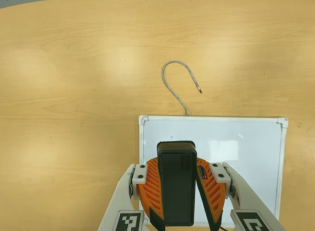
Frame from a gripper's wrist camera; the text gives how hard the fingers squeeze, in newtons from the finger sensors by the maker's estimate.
{"total": 9.9, "left": 9.2, "right": 10.6}